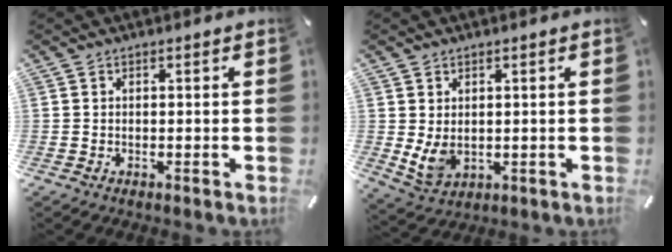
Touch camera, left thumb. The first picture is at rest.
{"total": 5.2, "force": [1.0, 4.0, 3.2], "torque": [-0.080, -0.009, 0.018]}